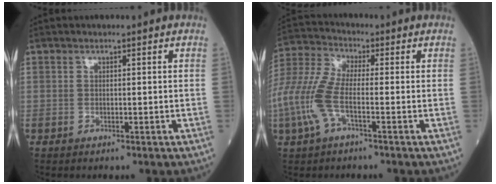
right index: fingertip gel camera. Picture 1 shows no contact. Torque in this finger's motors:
{"motor_torque": [1.48, -0.66, 0.82, 0.21]}